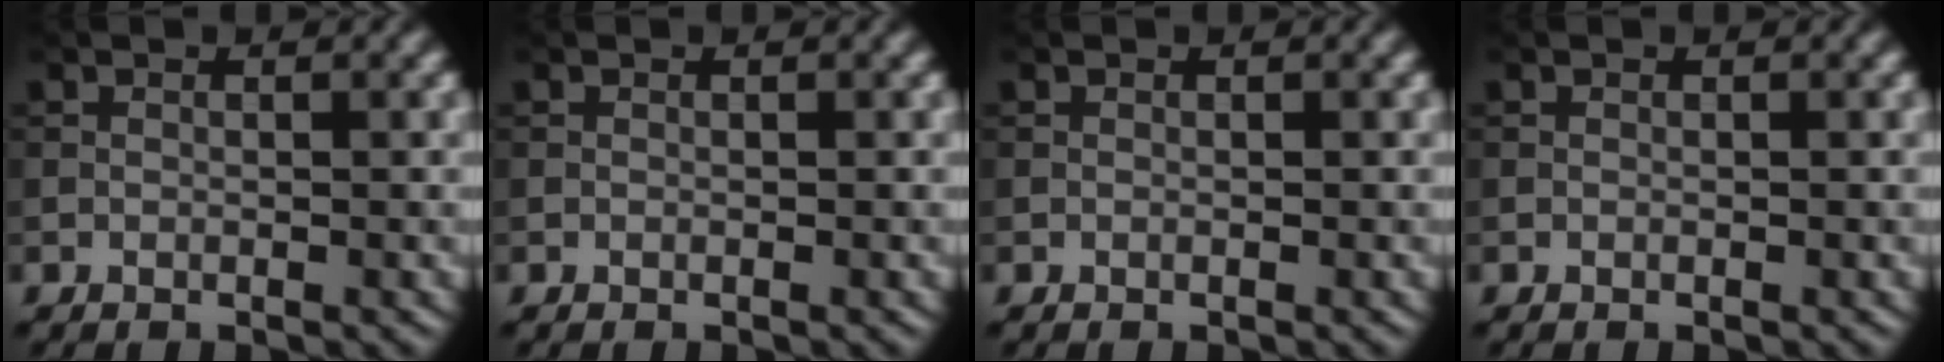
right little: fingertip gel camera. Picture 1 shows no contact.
{"total": 0.0}
{"total": 0.0}
{"total": 0.0}